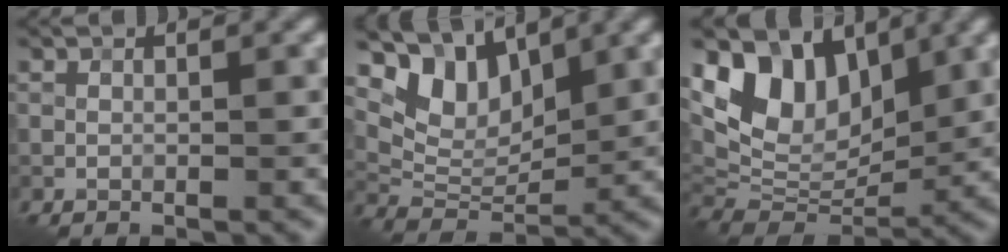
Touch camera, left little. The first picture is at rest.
{"total": 6.6, "force": [4.2, 3.6, 3.6], "torque": [-0.070, -0.004, 0.075]}
{"total": 9.1, "force": [4.3, 5.9, 5.4], "torque": [-0.096, -0.003, 0.071]}